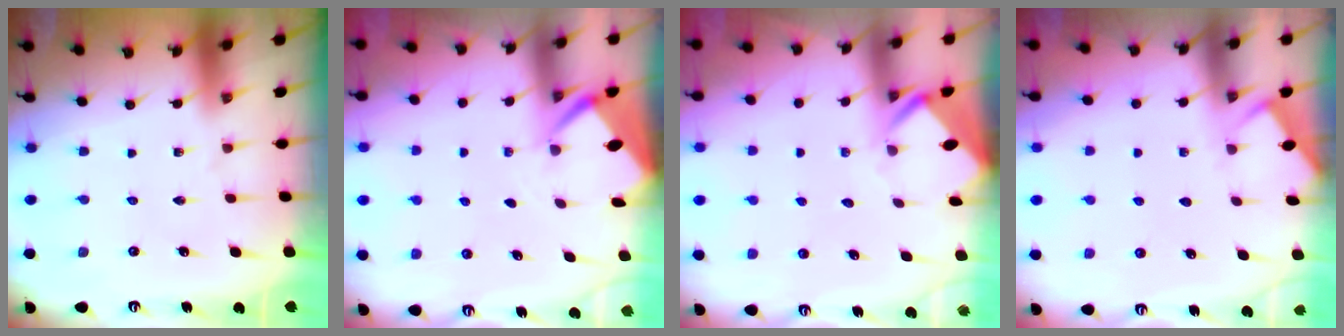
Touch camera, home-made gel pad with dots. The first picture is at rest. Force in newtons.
{"total": 2.5, "press": 2.5, "slide": 0.3}
{"total": 3.9, "press": 3.9, "slide": 0.3}
{"total": 2.8, "press": 2.8, "slide": 0.3}